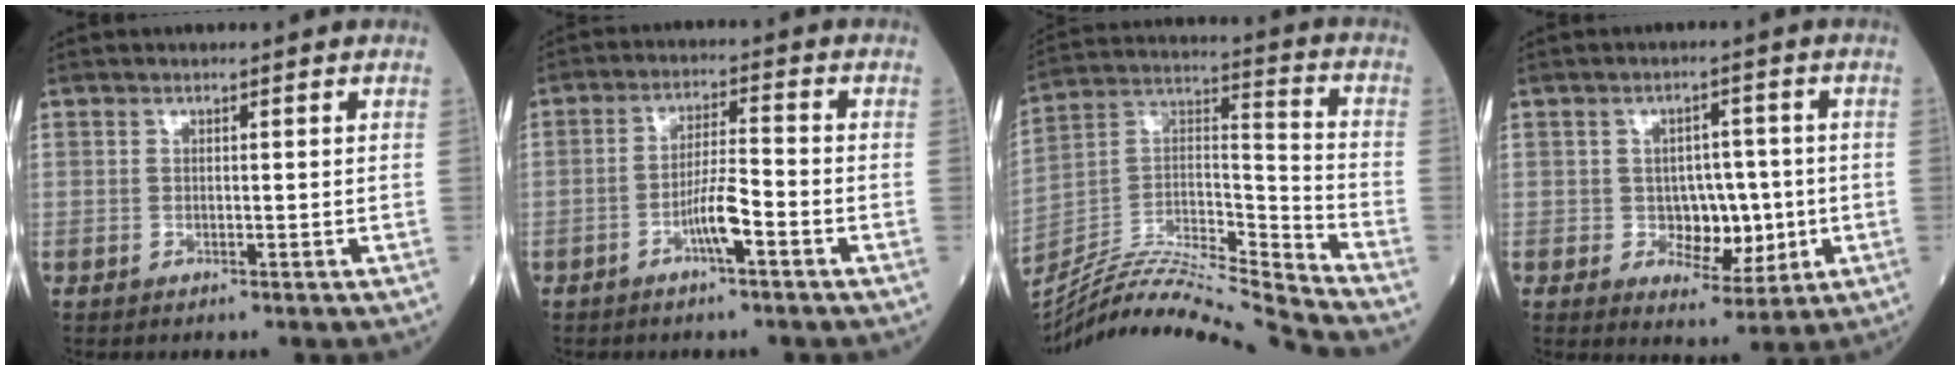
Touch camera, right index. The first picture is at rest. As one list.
[{"total": 5.1, "force": [-2.6, 0.3, 4.4], "torque": [-0.083, 0.007, -0.049]}, {"total": 20.9, "force": [-20.0, -1.6, 6.1], "torque": [-0.126, 0.020, -0.344]}, {"total": 6.5, "force": [-1.0, 4.1, 4.9], "torque": [-0.062, 0.006, -0.008]}]